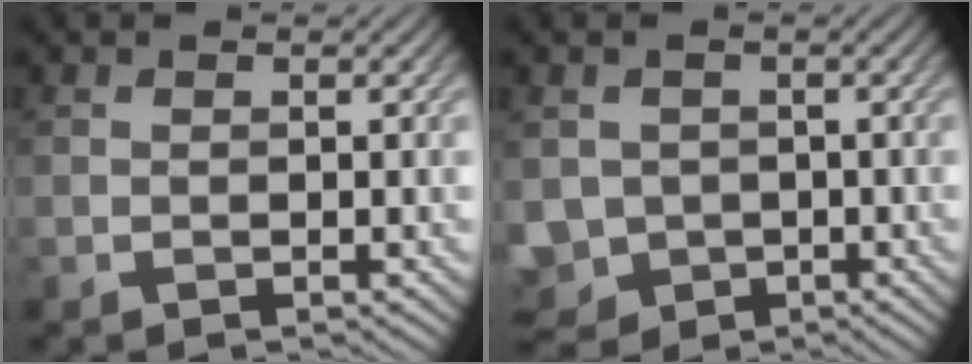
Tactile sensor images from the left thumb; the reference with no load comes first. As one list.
[{"total": 4.8, "force": [-1.1, 4.4, 1.6], "torque": [-0.053, -0.028, -0.023]}]